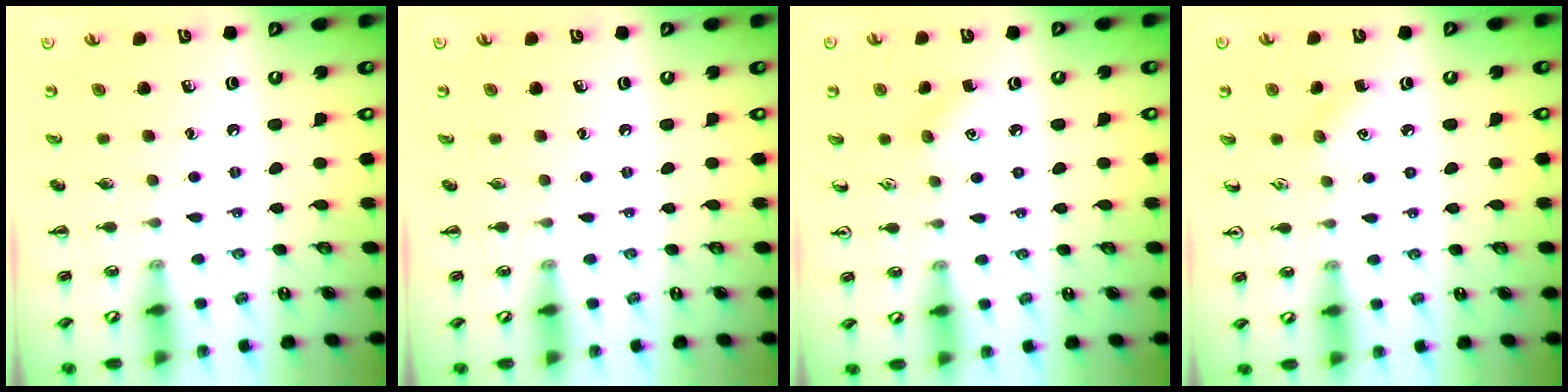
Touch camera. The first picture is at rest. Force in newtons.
{"total": 0.0}
{"total": 4.4, "press": 4.2, "slide": 1.2}
{"total": 4.4, "press": 4.2, "slide": 1.2}